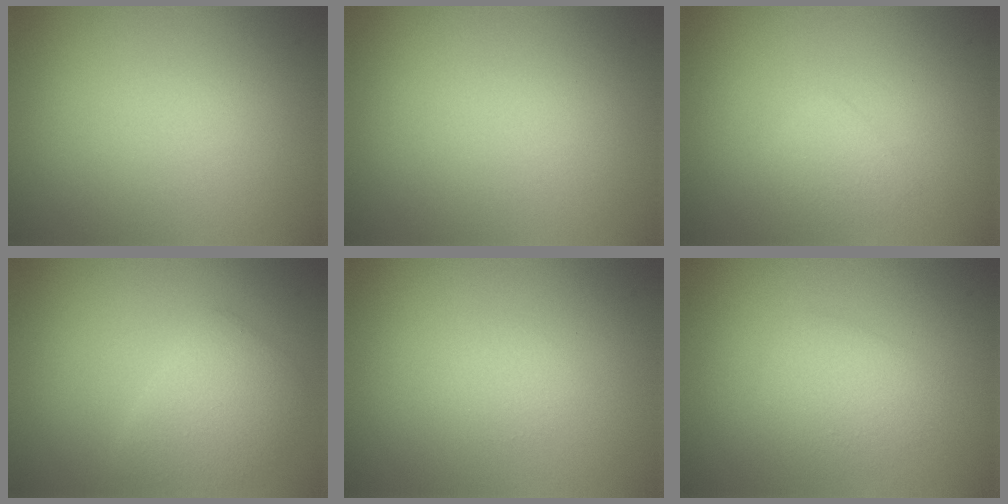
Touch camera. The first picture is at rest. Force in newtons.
{"total": 0.0}
{"total": 1.3, "press": 1.3, "slide": 0.1}
{"total": 2.9, "press": 2.9, "slide": 0.2}
{"total": 0.7, "press": 0.7, "slide": 0.0}
{"total": 2.1, "press": 2.1, "slide": 0.2}